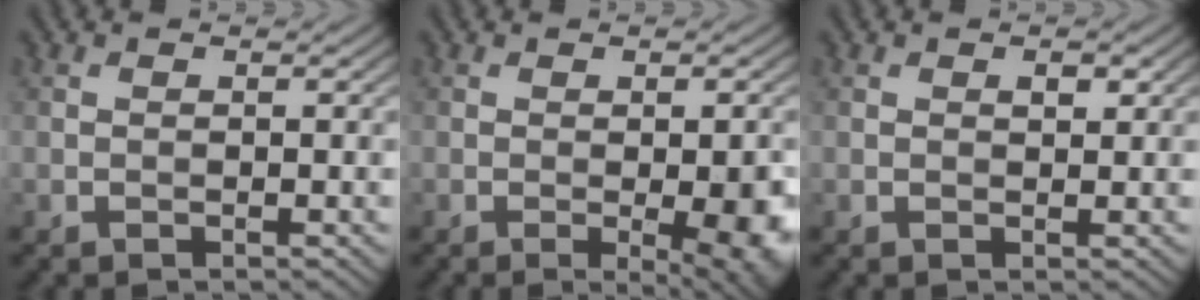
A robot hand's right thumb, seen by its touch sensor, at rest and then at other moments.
{"total": 5.9, "force": [-1.4, 1.5, 5.5], "torque": [-0.080, -0.009, -0.011]}
{"total": 1.2, "force": [0.5, 0.6, 0.8], "torque": [-0.010, -0.003, 0.009]}